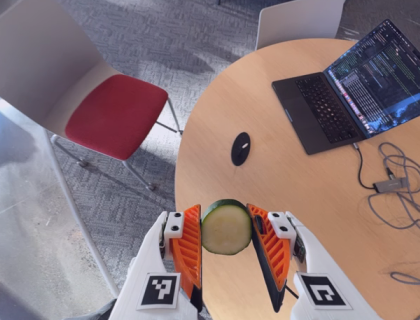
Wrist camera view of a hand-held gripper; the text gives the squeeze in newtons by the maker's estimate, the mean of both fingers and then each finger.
{"total": 9.6, "left": 9.8, "right": 9.5}